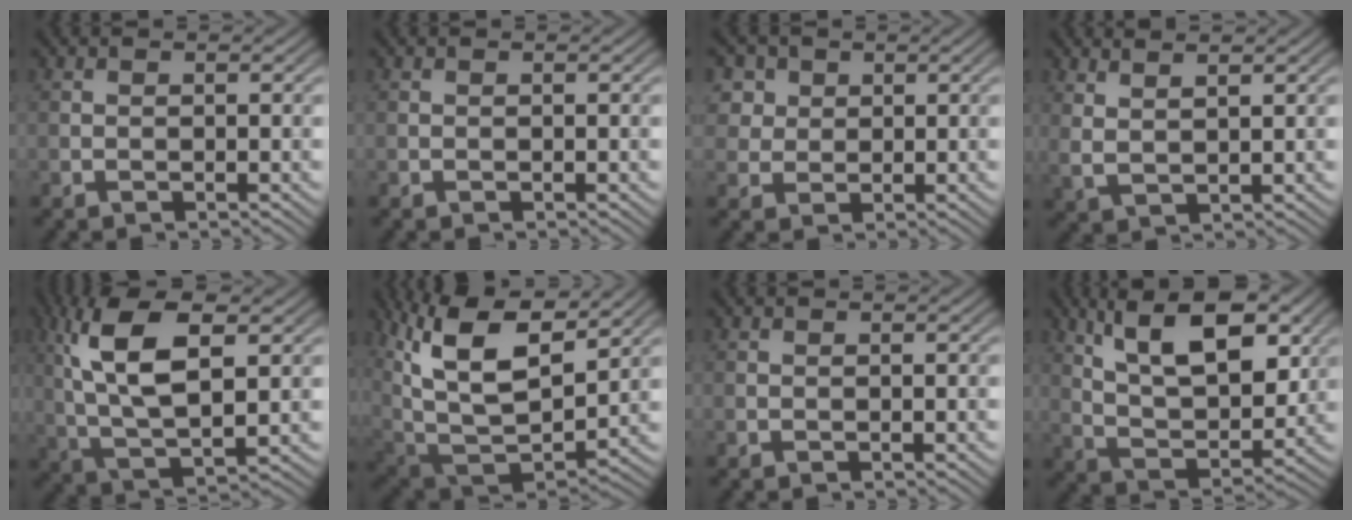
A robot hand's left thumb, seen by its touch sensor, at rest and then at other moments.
{"total": 0.0}
{"total": 4.1, "force": [2.0, 3.3, 1.4], "torque": [-0.058, -0.003, 0.044]}
{"total": 2.7, "force": [2.0, 0.0, 1.9], "torque": [-0.029, -0.002, 0.044]}
{"total": 12.0, "force": [3.3, 4.8, 10.5], "torque": [-0.218, 0.008, 0.067]}
{"total": 17.6, "force": [8.2, 8.7, 12.9], "torque": [-0.281, 0.029, 0.158]}
{"total": 0.0}
{"total": 12.0, "force": [5.6, 5.2, 9.3], "torque": [-0.157, -0.006, 0.098]}